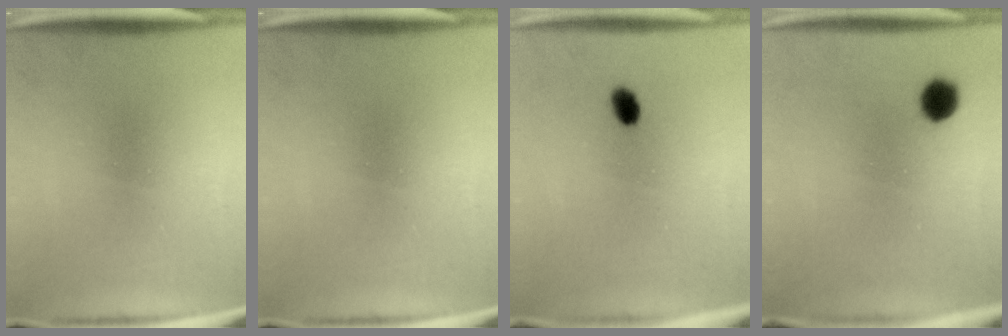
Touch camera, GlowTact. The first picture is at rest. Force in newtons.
{"total": 0.0}
{"total": 2.5}
{"total": 4.2}